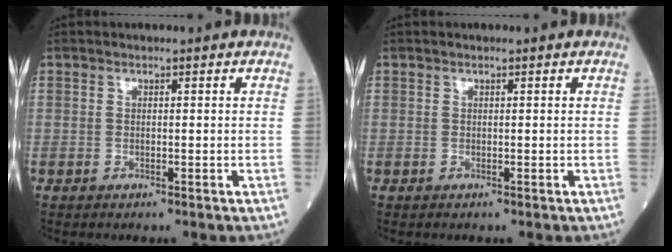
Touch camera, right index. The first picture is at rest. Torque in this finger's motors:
{"motor_torque": [0.02, 0.04, 0.03, 0.01]}